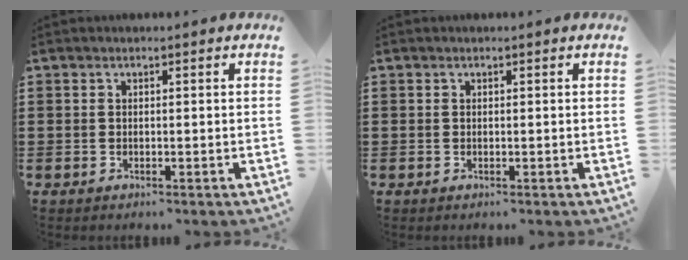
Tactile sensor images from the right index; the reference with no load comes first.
{"total": 0.0}